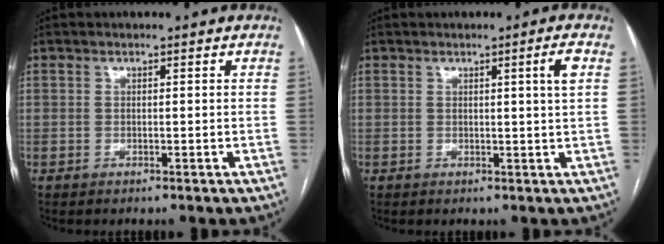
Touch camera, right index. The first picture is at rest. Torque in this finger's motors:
{"motor_torque": [0.46, 0.25, 0.00, 0.01]}